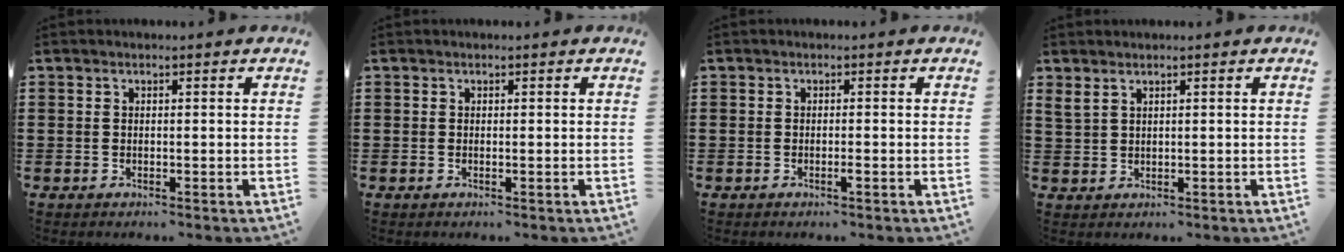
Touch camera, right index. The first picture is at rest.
{"total": 0.0}
{"total": 0.9, "force": [-0.5, 0.0, 0.7], "torque": [-0.014, -0.002, -0.009]}
{"total": 1.6, "force": [1.3, 0.5, 0.8], "torque": [-0.020, 0.003, 0.025]}